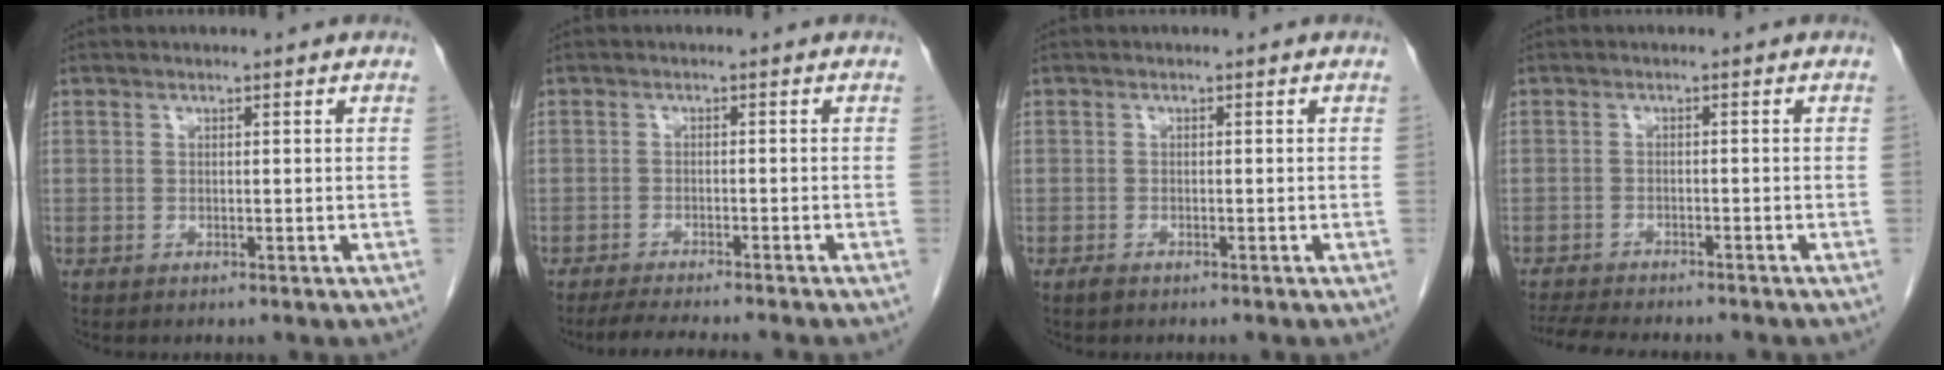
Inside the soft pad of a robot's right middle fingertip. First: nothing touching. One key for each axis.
{"total": 7.1, "fx": -6.2, "fy": -0.1, "fz": 3.3, "tx": -0.041, "ty": -0.016, "tz": -0.095}
{"total": 1.0, "fx": -0.8, "fy": 0.2, "fz": 0.6, "tx": -0.016, "ty": -0.002, "tz": -0.012}
{"total": 10.9, "fx": -9.8, "fy": 1.6, "fz": 4.6, "tx": -0.076, "ty": -0.015, "tz": -0.138}